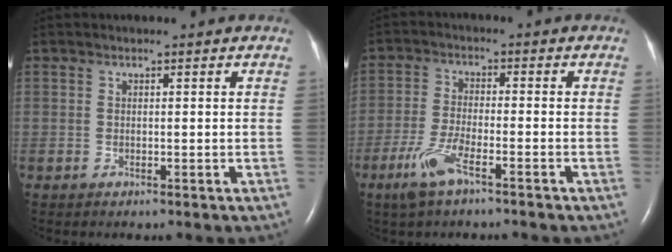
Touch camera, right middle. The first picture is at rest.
{"total": 6.5, "force": [-4.1, 1.2, 4.9], "torque": [-0.116, -0.011, -0.080]}